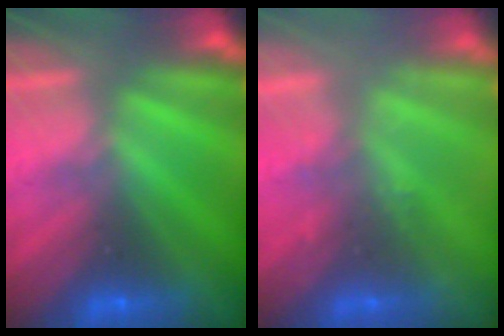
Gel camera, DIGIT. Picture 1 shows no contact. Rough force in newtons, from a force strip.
{"total": 2.3}